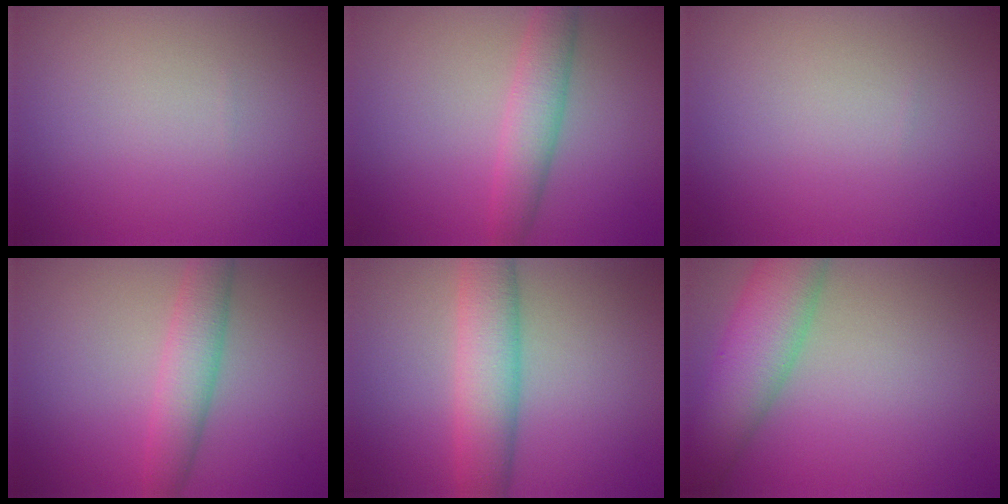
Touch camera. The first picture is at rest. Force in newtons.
{"total": 3.5, "press": 3.5, "slide": 0.1}
{"total": 0.0}
{"total": 3.8, "press": 3.8, "slide": 0.1}
{"total": 5.7, "press": 5.7, "slide": 0.2}
{"total": 7.3, "press": 7.3, "slide": 0.3}